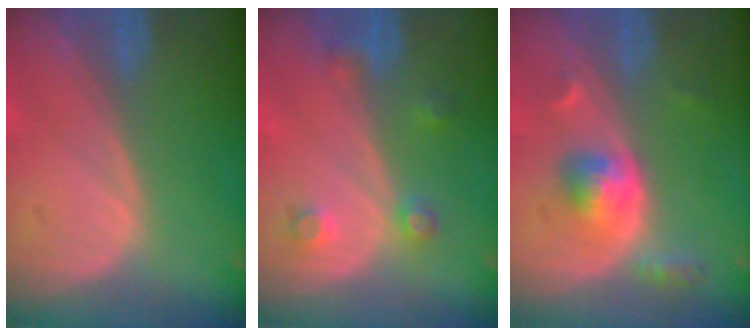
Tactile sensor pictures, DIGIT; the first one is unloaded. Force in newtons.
{"total": 3.5, "press": 3.3, "slide": 1.1}
{"total": 5.2, "press": 4.9, "slide": 1.9}